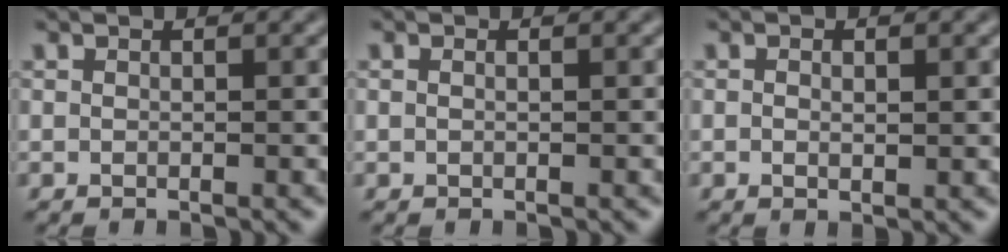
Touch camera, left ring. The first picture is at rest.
{"total": 0.9, "force": [0.5, 0.5, 0.6], "torque": [-0.005, -0.008, 0.000]}
{"total": 1.3, "force": [0.1, 0.6, 1.1], "torque": [-0.018, -0.002, 0.001]}